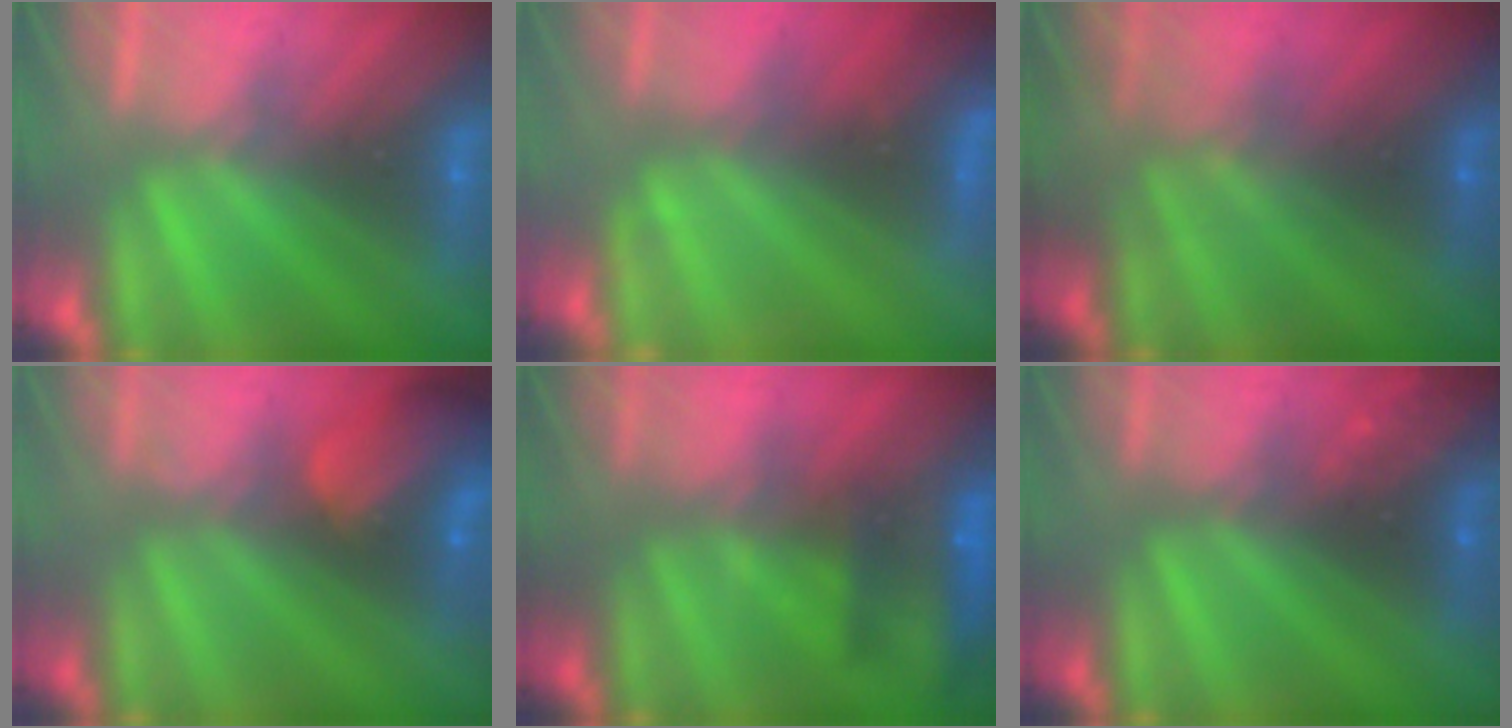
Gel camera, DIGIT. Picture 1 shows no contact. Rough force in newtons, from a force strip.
{"total": 3.3}
{"total": 7.3}
{"total": 6.9}
{"total": 10.5}
{"total": 2.4}